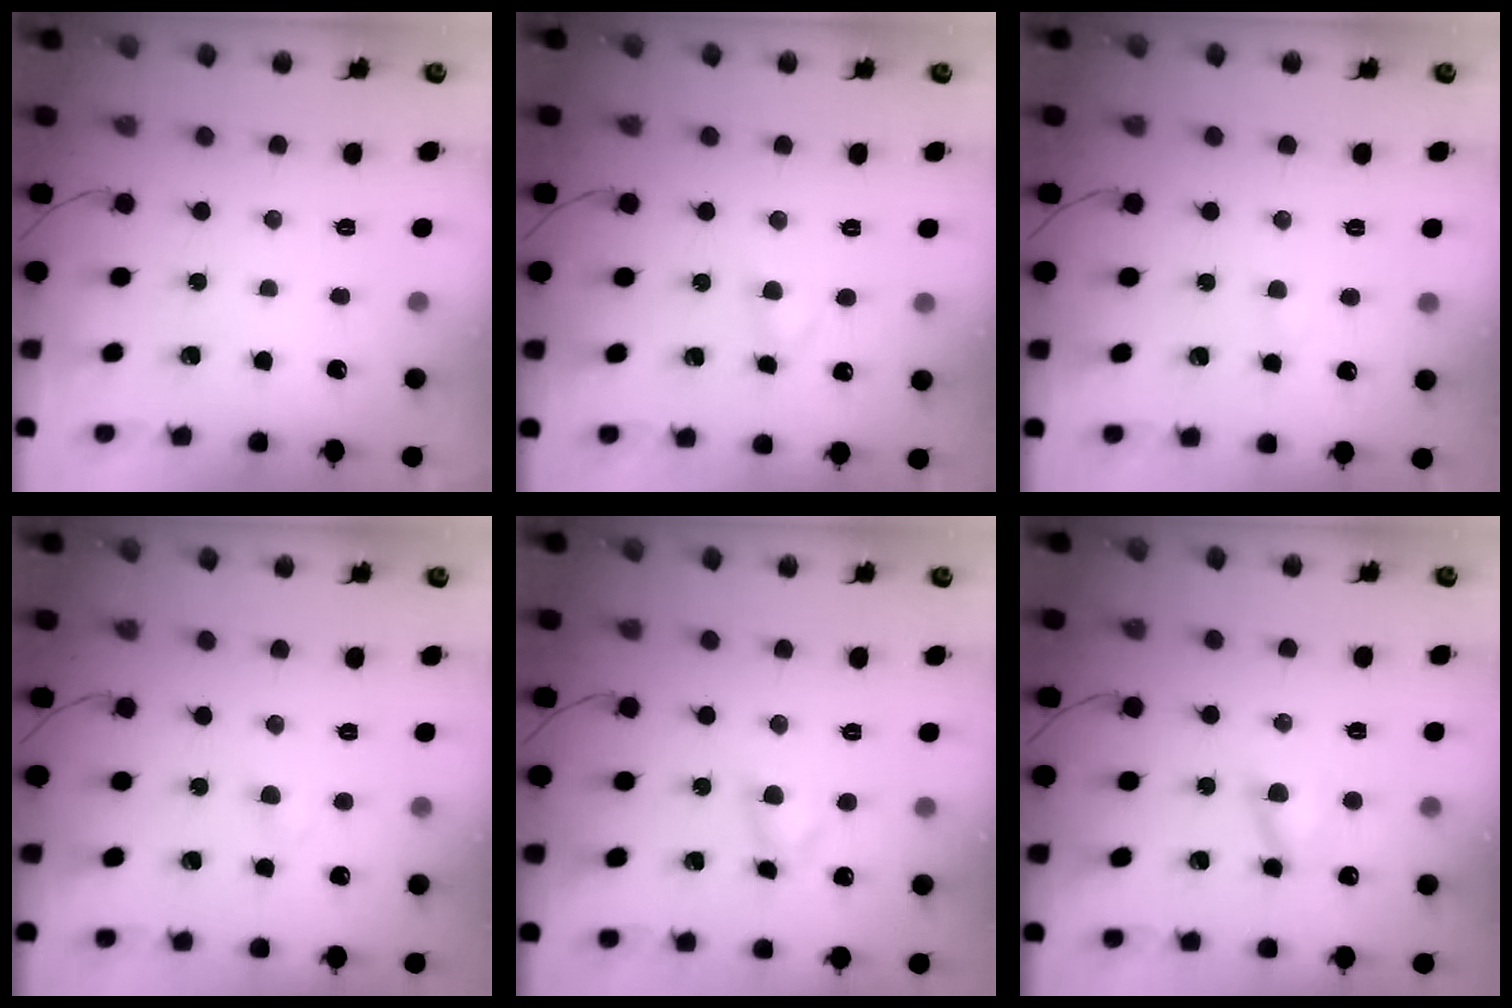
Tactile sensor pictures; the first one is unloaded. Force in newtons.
{"total": 2.9, "press": 2.7, "slide": 1.2}
{"total": 2.2, "press": 2.0, "slide": 0.8}
{"total": 2.4, "press": 2.2, "slide": 1.0}
{"total": 3.4, "press": 3.1, "slide": 1.2}
{"total": 6.5, "press": 6.5, "slide": 0.6}